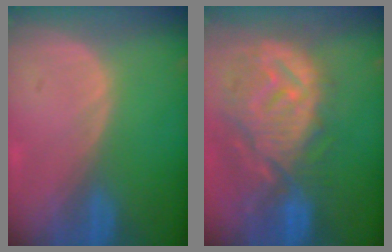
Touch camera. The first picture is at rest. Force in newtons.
{"total": 12.5, "press": 11.1, "slide": 5.7}